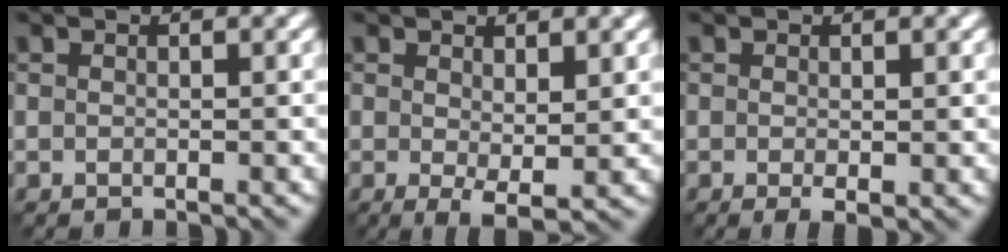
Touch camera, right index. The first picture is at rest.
{"total": 2.5, "force": [0.3, 0.7, 2.4], "torque": [-0.041, -0.011, 0.010]}
{"total": 1.3, "force": [-0.2, 0.3, 1.3], "torque": [-0.020, -0.007, -0.002]}